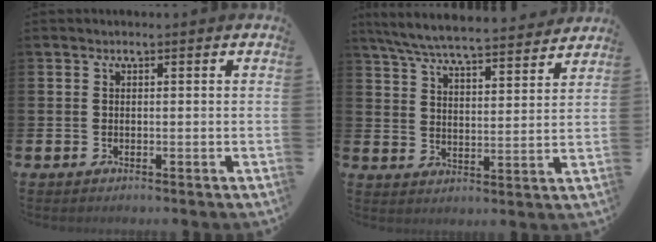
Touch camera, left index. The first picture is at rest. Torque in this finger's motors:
{"motor_torque": [1.08, -1.06, 0.60, 0.21]}